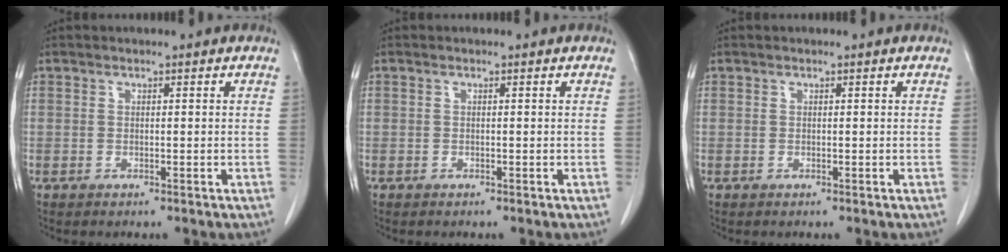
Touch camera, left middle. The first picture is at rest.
{"total": 0.0}
{"total": 0.0}